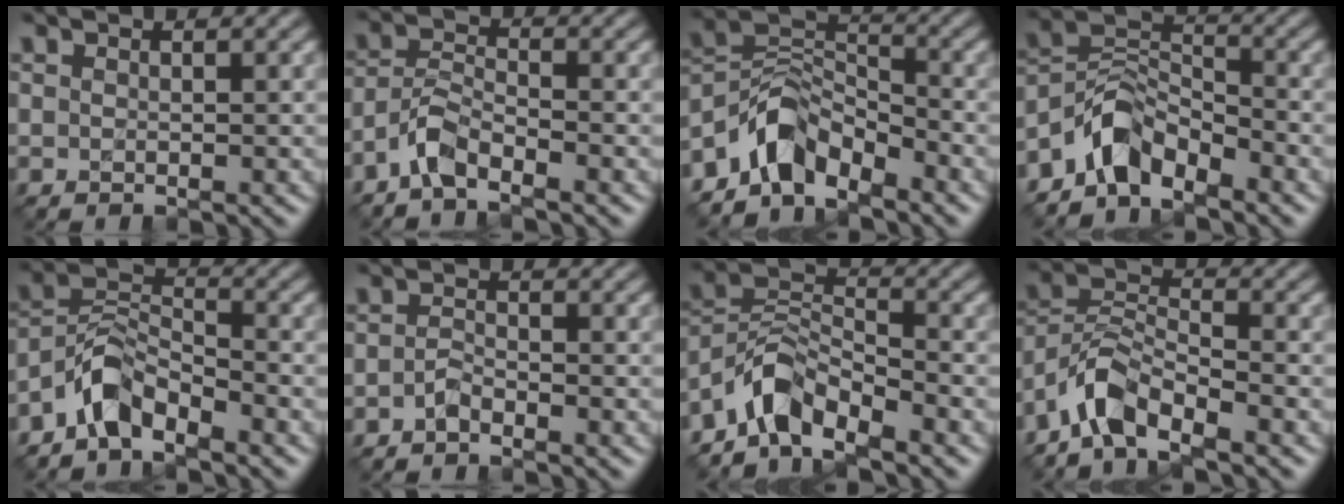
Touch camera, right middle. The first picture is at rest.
{"total": 3.0, "force": [-2.3, 0.8, 1.7], "torque": [-0.034, 0.008, -0.055]}
{"total": 5.4, "force": [-4.1, 2.6, 2.3], "torque": [-0.032, 0.003, -0.089]}
{"total": 4.8, "force": [-3.8, 2.3, 2.0], "torque": [-0.027, 0.006, -0.084]}
{"total": 4.3, "force": [-3.4, 1.8, 1.9], "torque": [-0.030, 0.011, -0.077]}
{"total": 1.1, "force": [-0.9, 0.3, 0.6], "torque": [-0.014, 0.003, -0.020]}
{"total": 5.1, "force": [-4.1, 2.0, 2.2], "torque": [-0.031, 0.004, -0.091]}
{"total": 4.8, "force": [-3.8, 1.7, 2.4], "torque": [-0.040, 0.006, -0.085]}